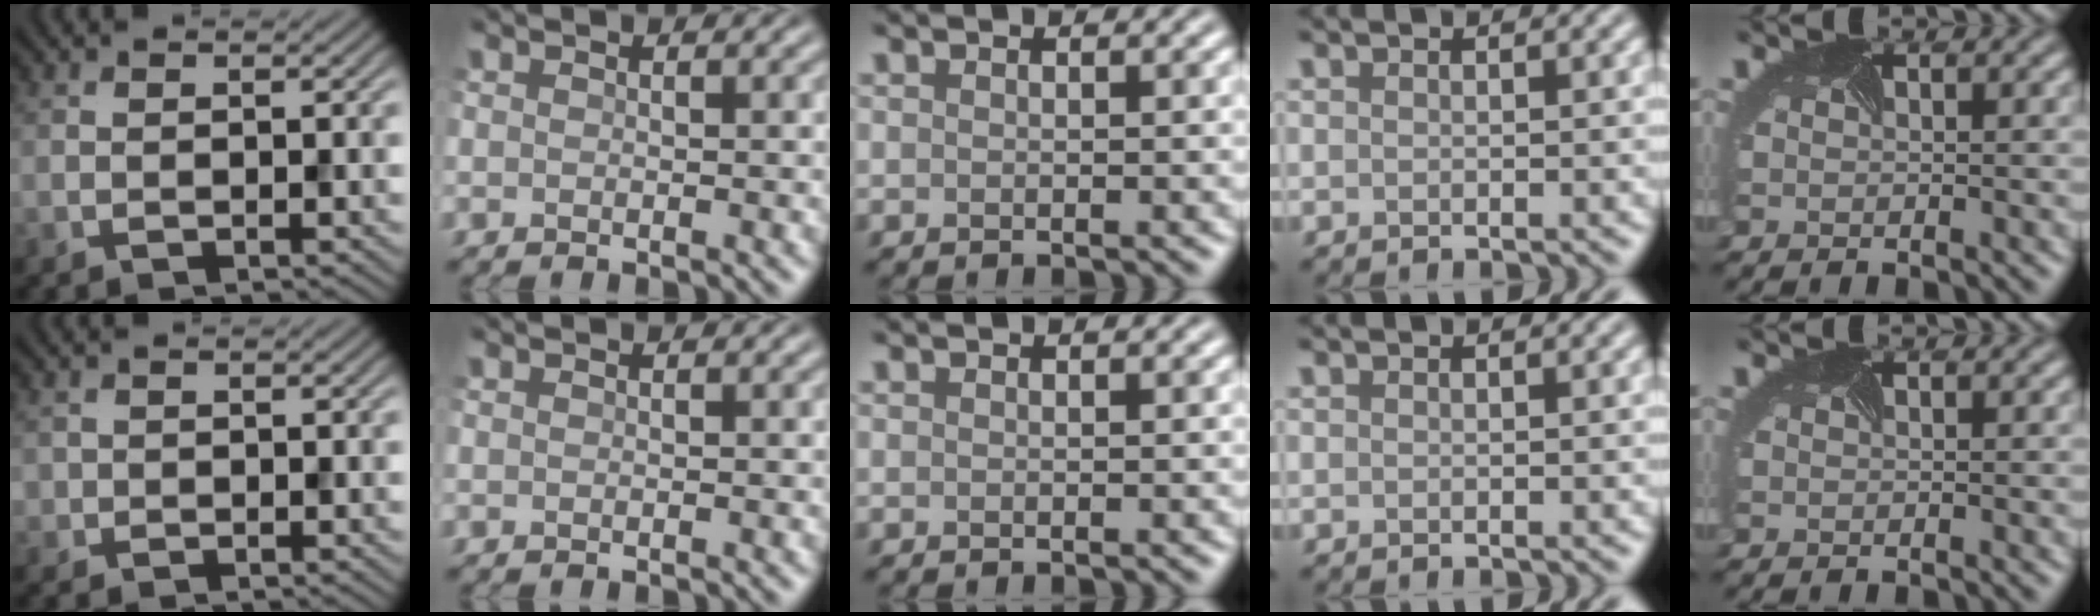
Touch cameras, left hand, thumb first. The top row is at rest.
{"thumb": {"total": 1.1, "force": [0.0, 1.1, 0.0], "torque": [0.004, -0.004, -0.005]}}